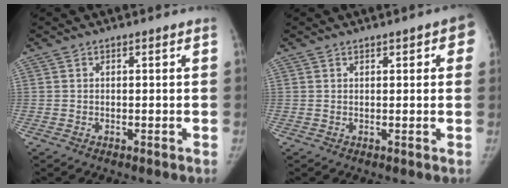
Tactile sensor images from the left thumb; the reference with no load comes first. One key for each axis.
{"total": 4.1, "fx": 1.6, "fy": 1.8, "fz": 3.4, "tx": -0.017, "ty": -0.001, "tz": 0.012}